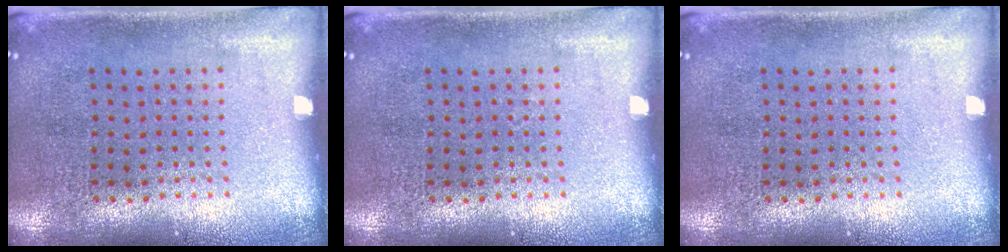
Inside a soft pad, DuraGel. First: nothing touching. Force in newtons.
{"total": 0.0}
{"total": 0.0}